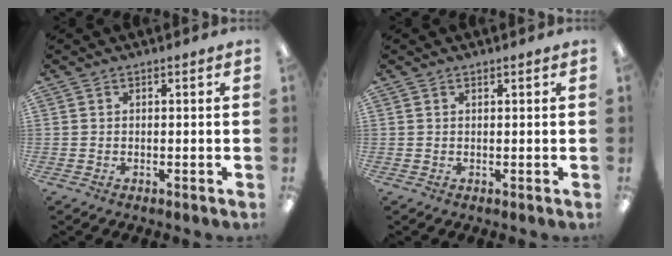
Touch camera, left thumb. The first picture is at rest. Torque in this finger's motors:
{"motor_torque": [0.07, -0.02, 0.20, -0.06, 0.00]}